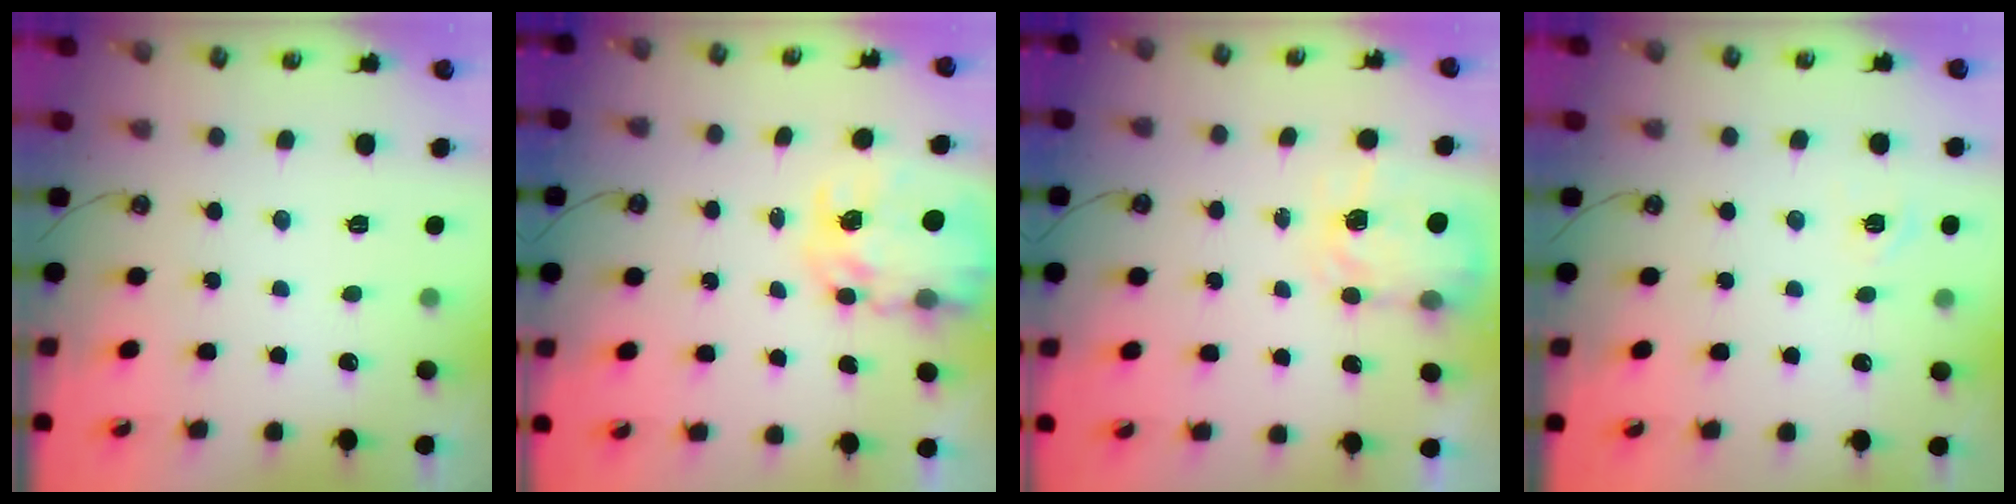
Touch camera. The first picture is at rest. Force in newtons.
{"total": 7.6, "press": 7.6, "slide": 0.6}
{"total": 3.7, "press": 3.6, "slide": 0.7}
{"total": 4.4, "press": 4.3, "slide": 0.5}